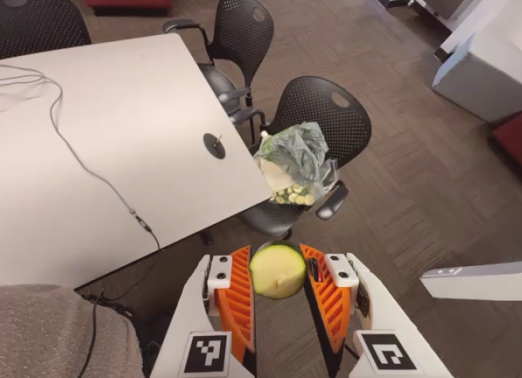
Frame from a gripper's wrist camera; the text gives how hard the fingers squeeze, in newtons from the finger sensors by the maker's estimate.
{"total": 11.3, "left": 11.4, "right": 11.3}